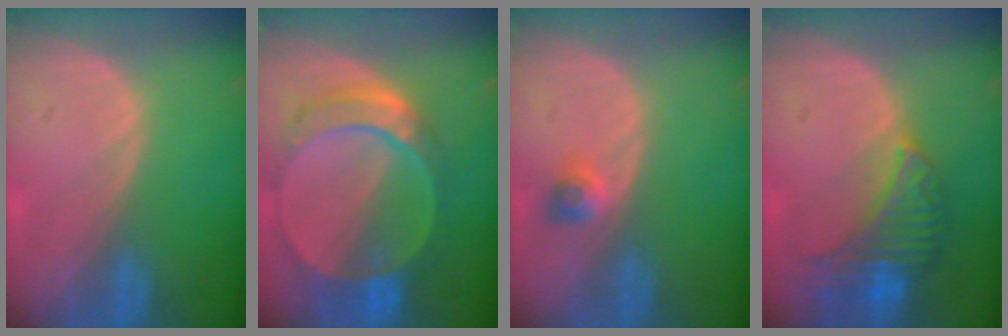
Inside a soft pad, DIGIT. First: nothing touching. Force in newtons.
{"total": 9.6, "press": 8.4, "slide": 4.7}
{"total": 2.4, "press": 2.0, "slide": 1.3}
{"total": 7.9, "press": 7.4, "slide": 2.8}